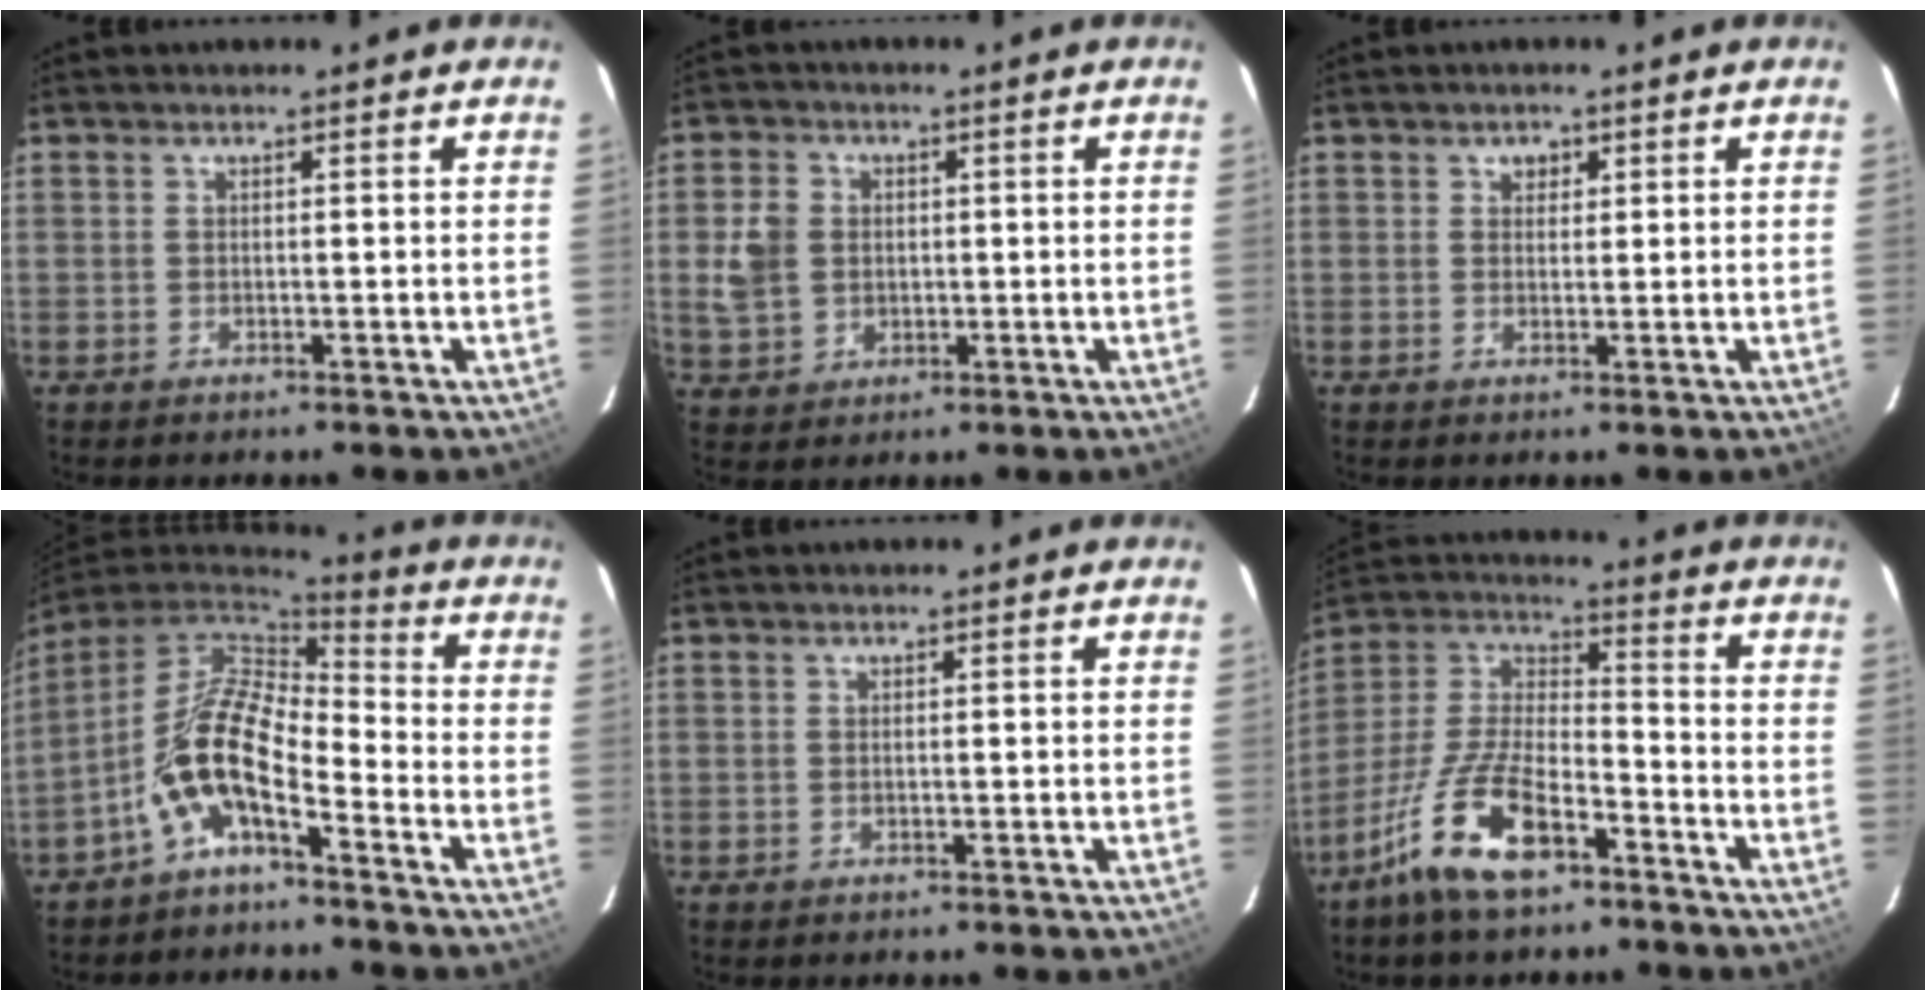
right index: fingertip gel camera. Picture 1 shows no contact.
{"total": 6.7, "force": [0.2, 5.9, 3.1], "torque": [-0.073, 0.014, 0.011]}
{"total": 1.8, "force": [0.7, 1.5, 0.4], "torque": [-0.003, 0.007, 0.012]}
{"total": 11.0, "force": [-5.5, 4.3, 8.5], "torque": [-0.176, 0.012, -0.113]}
{"total": 0.0}
{"total": 15.0, "force": [-9.6, 5.4, 10.2], "torque": [-0.220, -0.006, -0.178]}